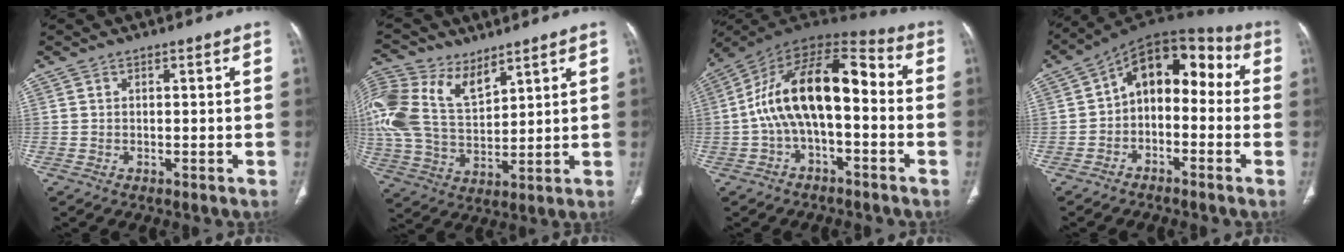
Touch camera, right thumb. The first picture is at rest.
{"total": 17.9, "force": [9.2, 10.1, 11.6], "torque": [-0.262, -0.013, 0.185]}
{"total": 17.4, "force": [-1.2, 8.5, 15.1], "torque": [-0.252, 0.059, -0.029]}
{"total": 12.6, "force": [-0.8, 8.3, 9.4], "torque": [-0.098, 0.058, -0.031]}